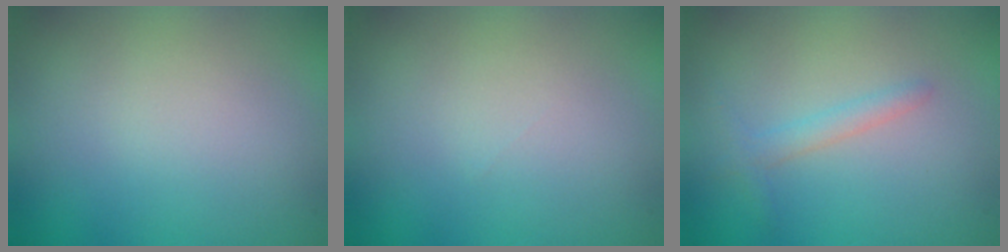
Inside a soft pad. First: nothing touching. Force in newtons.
{"total": 0.0}
{"total": 1.4, "press": 1.4, "slide": 0.1}